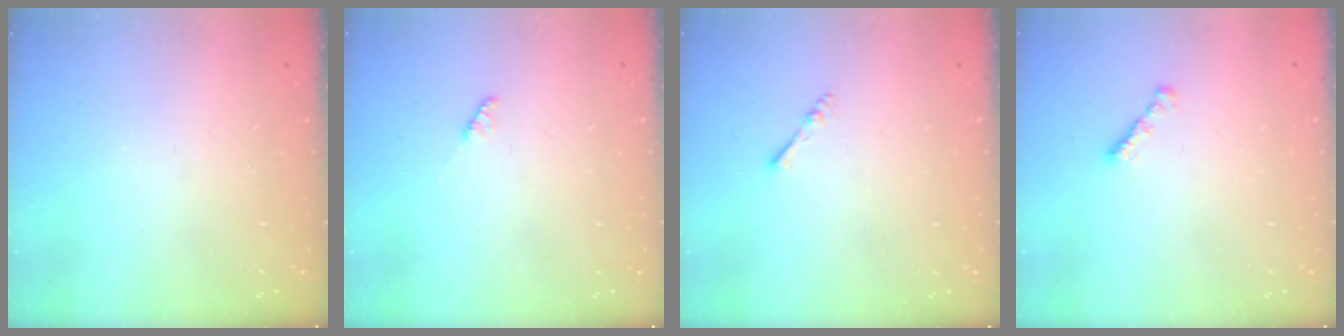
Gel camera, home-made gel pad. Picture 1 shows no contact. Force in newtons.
{"total": 2.2, "press": 2.2, "slide": 0.3}
{"total": 2.4, "press": 2.3, "slide": 0.5}
{"total": 1.6, "press": 1.5, "slide": 0.4}